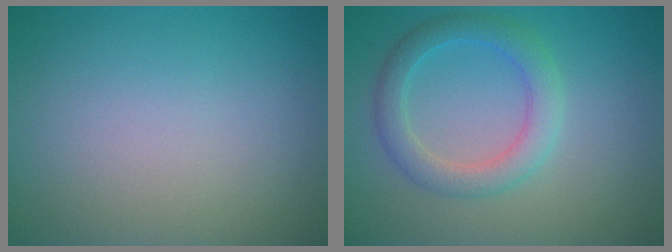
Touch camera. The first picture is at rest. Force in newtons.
{"total": 3.3, "press": 3.3, "slide": 0.2}